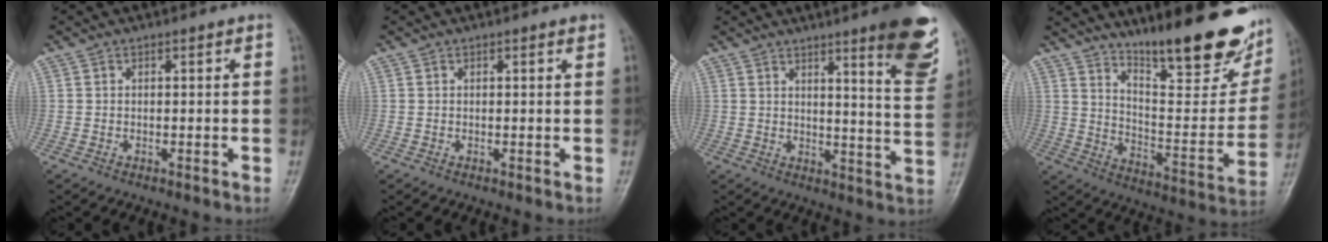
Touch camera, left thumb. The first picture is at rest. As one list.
[{"total": 0.6, "force": [0.4, 0.0, 0.5], "torque": [-0.007, -0.002, 0.003]}, {"total": 14.0, "force": [8.3, 1.8, 11.1], "torque": [-0.120, -0.053, 0.107]}, {"total": 25.0, "force": [17.7, 6.4, 16.5], "torque": [-0.199, -0.099, 0.264]}]